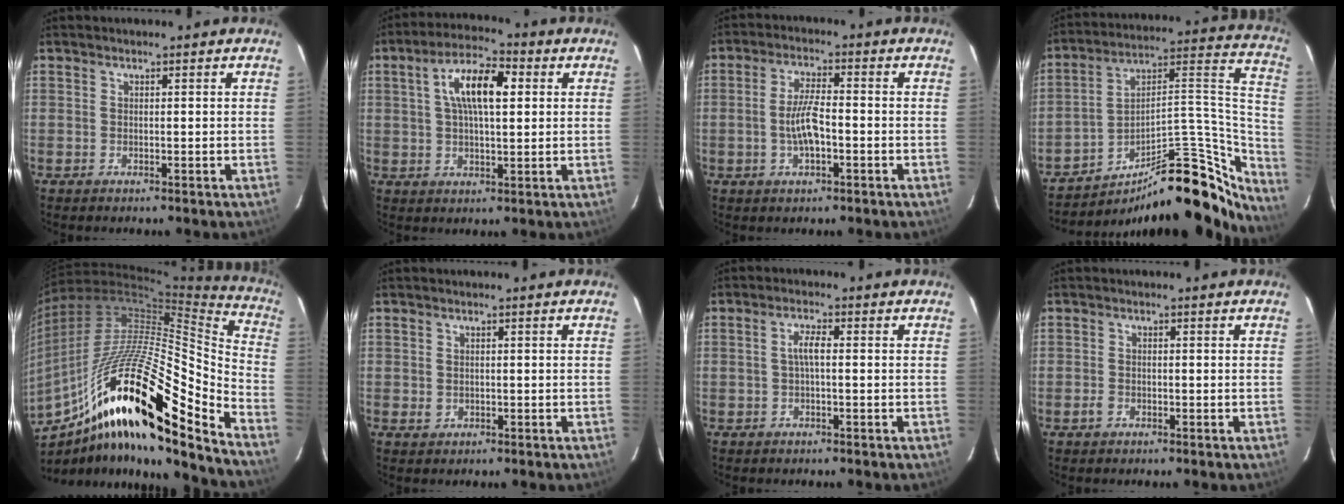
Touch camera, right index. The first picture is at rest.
{"total": 10.1, "force": [2.5, 3.8, 9.0], "torque": [-0.161, 0.023, 0.039]}
{"total": 6.1, "force": [-1.6, 1.8, 5.6], "torque": [-0.110, 0.005, -0.028]}
{"total": 26.1, "force": [-20.0, 8.2, 14.6], "torque": [-0.167, 0.050, -0.290]}
{"total": 28.3, "force": [-14.3, 5.7, 23.8], "torque": [-0.388, -0.048, -0.259]}
{"total": 1.2, "force": [-0.1, 1.1, 0.5], "torque": [-0.007, 0.003, 0.000]}
{"total": 2.6, "force": [-0.1, 0.5, 2.5], "torque": [-0.050, 0.007, -0.002]}
{"total": 1.5, "force": [-0.9, 1.0, 0.7], "torque": [-0.014, 0.003, -0.016]}